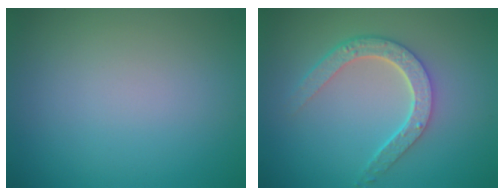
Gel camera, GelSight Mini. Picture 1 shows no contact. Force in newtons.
{"total": 4.2, "press": 3.3, "slide": 2.6}